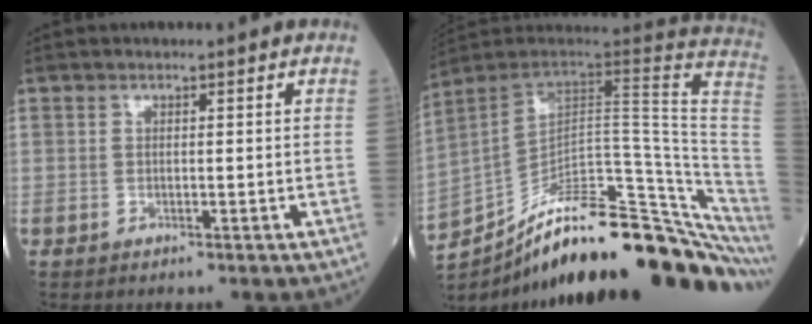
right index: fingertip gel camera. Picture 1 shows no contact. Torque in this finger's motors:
{"motor_torque": [-0.43, -1.61, 0.29, 0.12]}